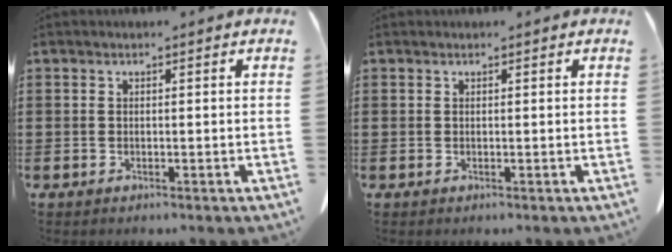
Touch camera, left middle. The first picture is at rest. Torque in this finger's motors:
{"motor_torque": [0.32, 0.28, 0.10, 0.01]}